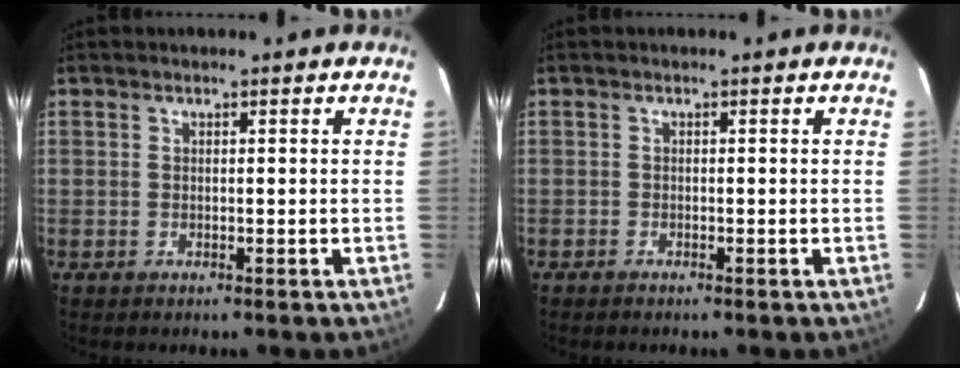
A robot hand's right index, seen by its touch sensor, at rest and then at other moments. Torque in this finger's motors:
{"motor_torque": [0.07, -0.05, 0.00, 0.00]}